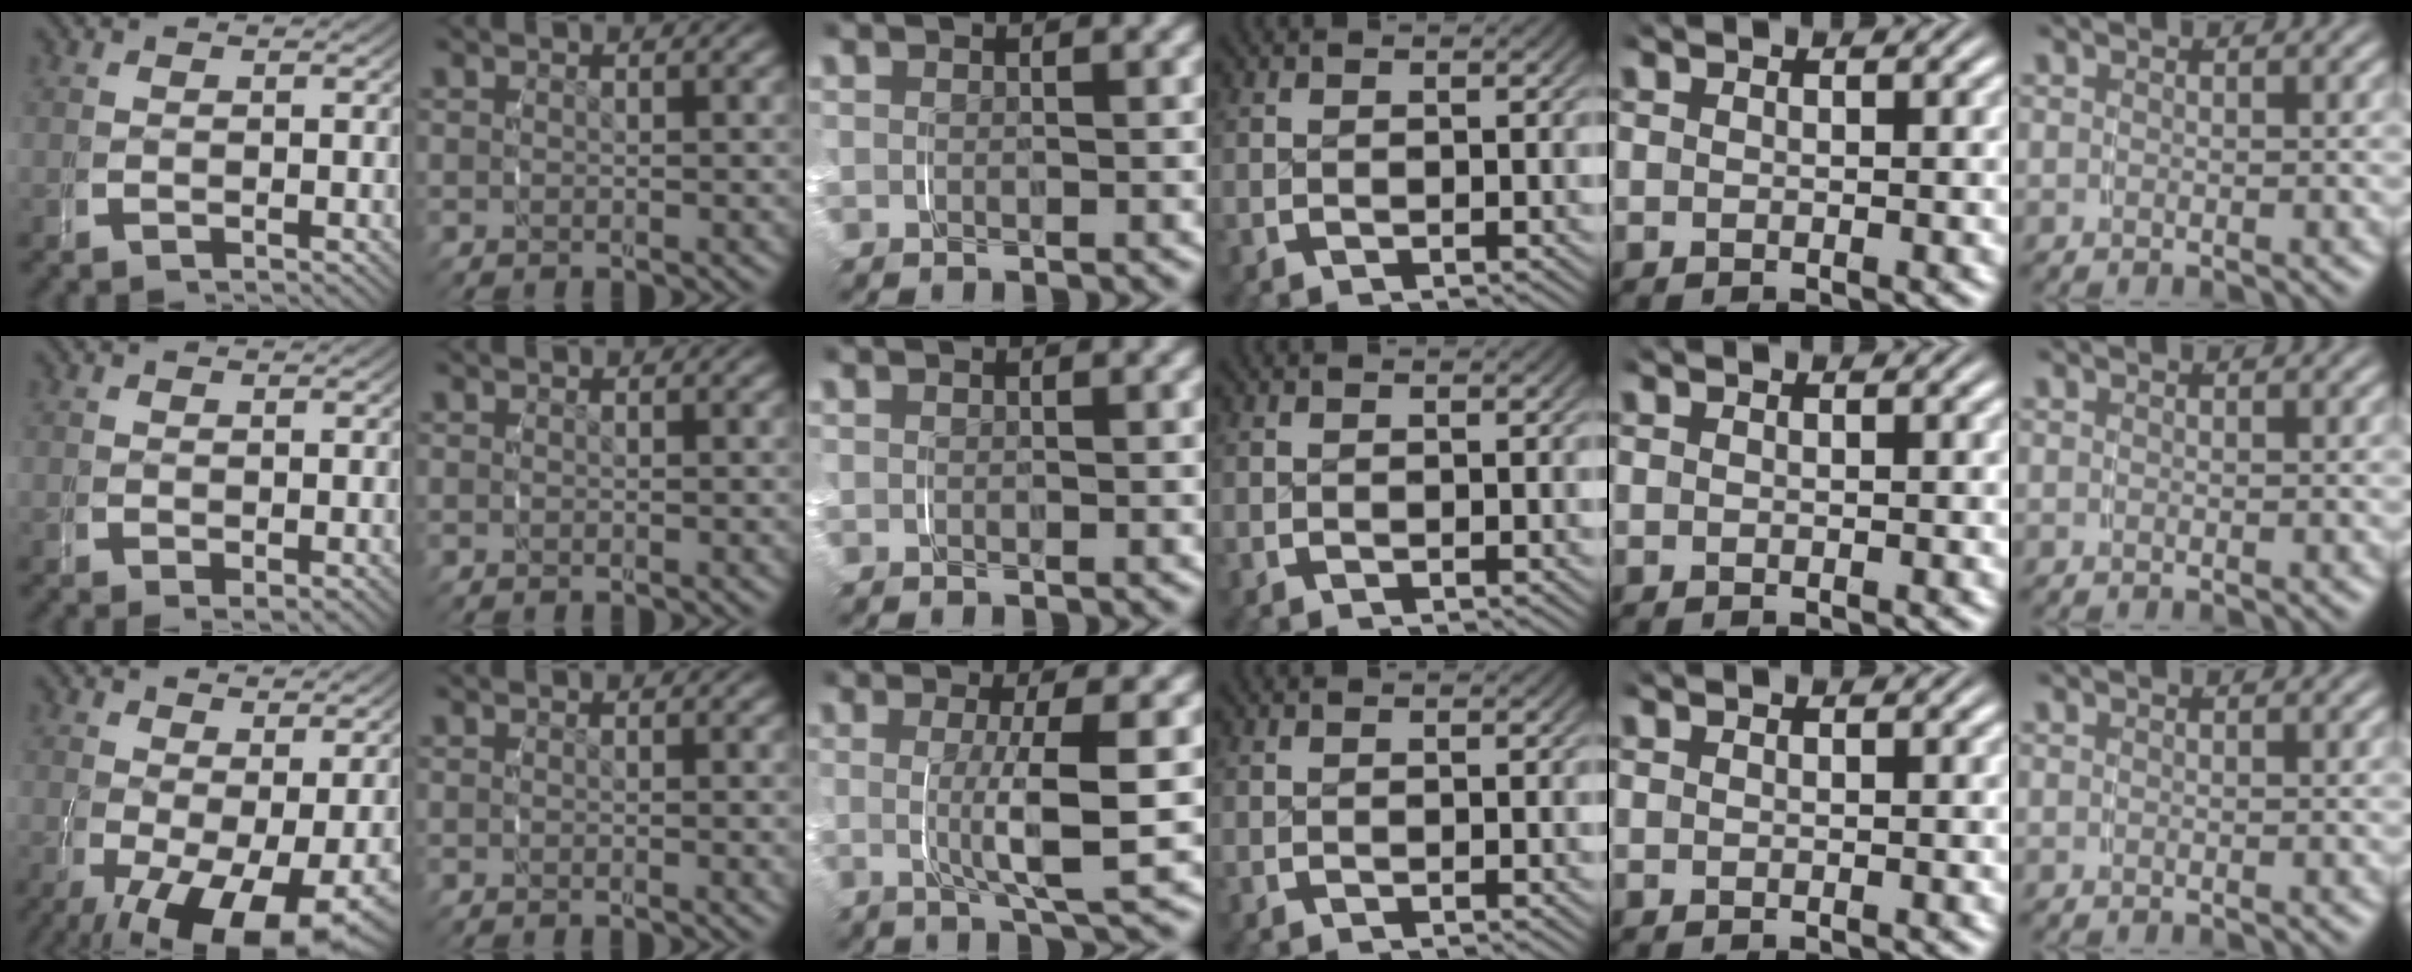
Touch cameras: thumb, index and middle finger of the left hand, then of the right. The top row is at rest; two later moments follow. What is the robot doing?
{"motion": "grasp_and_lifting", "object": "plastic wrap"}